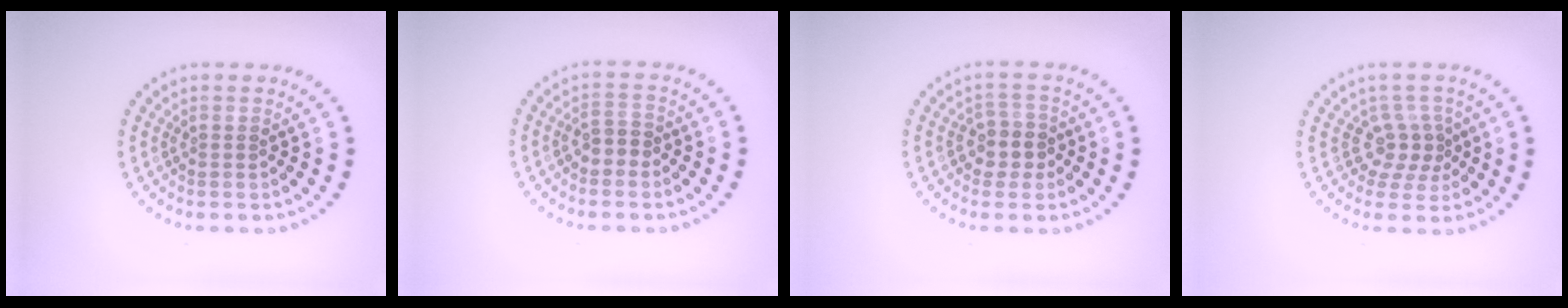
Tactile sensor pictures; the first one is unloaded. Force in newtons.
{"total": 1.6, "press": 1.5, "slide": 0.5}
{"total": 2.3, "press": 2.0, "slide": 1.1}
{"total": 2.5, "press": 1.8, "slide": 1.8}